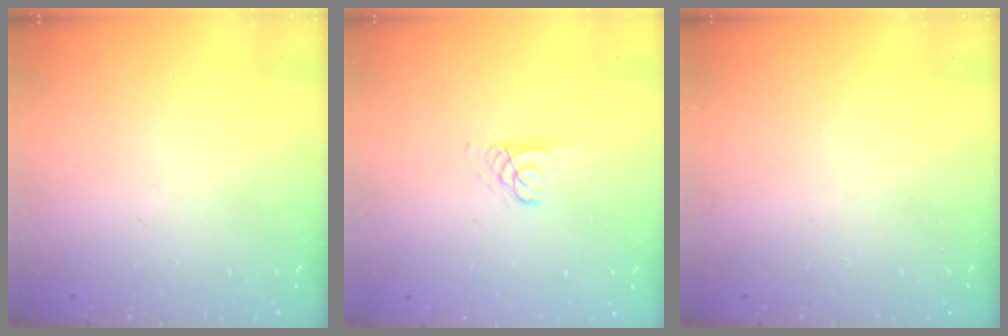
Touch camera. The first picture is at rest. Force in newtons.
{"total": 1.1, "press": 1.1, "slide": 0.1}
{"total": 0.0}